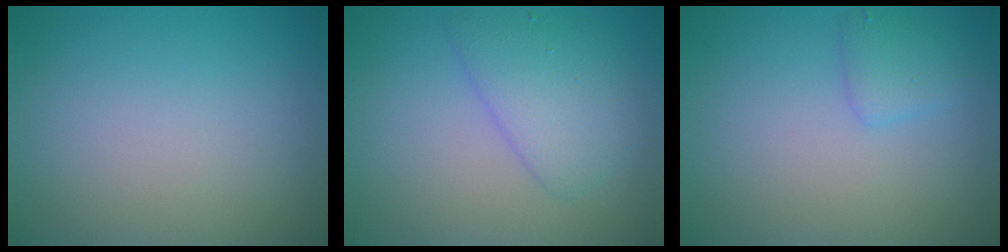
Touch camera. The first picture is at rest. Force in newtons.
{"total": 3.6, "press": 3.6, "slide": 0.2}
{"total": 1.7, "press": 1.7, "slide": 0.1}